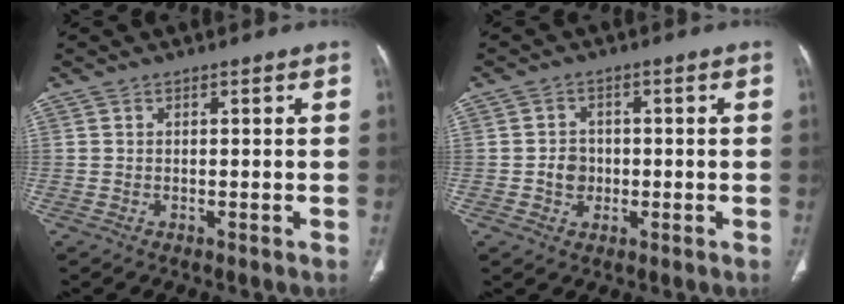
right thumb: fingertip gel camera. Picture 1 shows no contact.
{"total": 3.6, "force": [-0.6, 3.2, 1.6], "torque": [-0.008, 0.007, -0.011]}